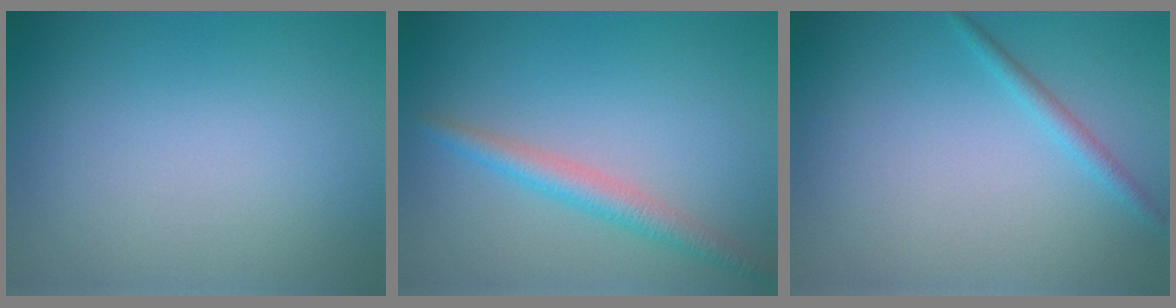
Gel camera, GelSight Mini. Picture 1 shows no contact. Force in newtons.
{"total": 2.7, "press": 2.7, "slide": 0.1}
{"total": 1.4, "press": 1.4, "slide": 0.1}